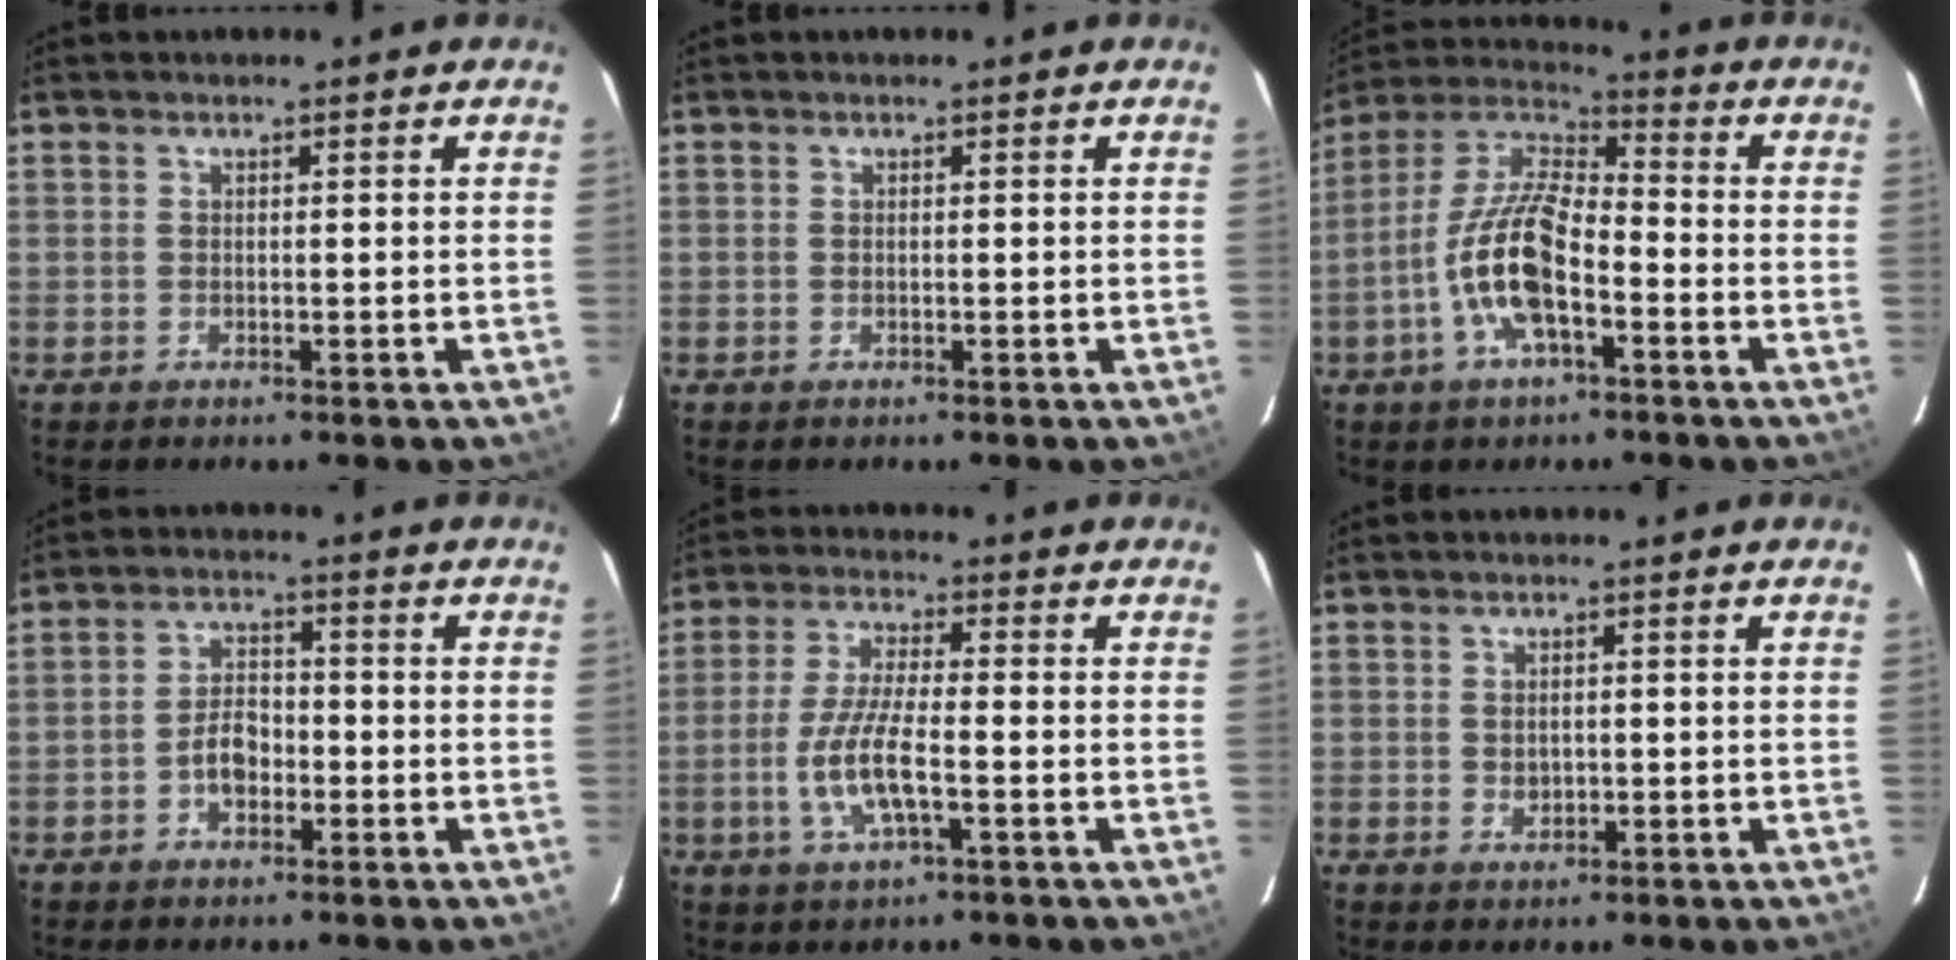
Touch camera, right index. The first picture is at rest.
{"total": 0.0}
{"total": 14.1, "force": [-5.2, 5.3, 12.0], "torque": [-0.247, 0.001, -0.102]}
{"total": 5.1, "force": [-2.0, 3.2, 3.4], "torque": [-0.066, 0.013, -0.033]}
{"total": 9.1, "force": [-2.7, 2.3, 8.3], "torque": [-0.172, -0.006, -0.053]}
{"total": 1.9, "force": [-0.1, 1.7, 1.0], "torque": [-0.014, 0.000, 0.002]}